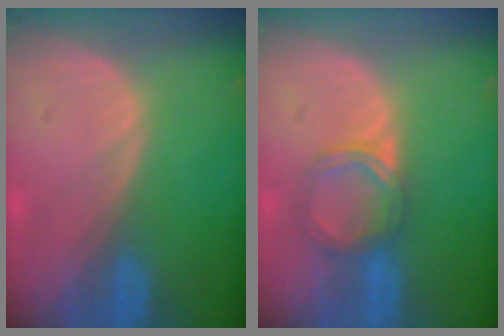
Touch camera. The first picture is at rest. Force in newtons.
{"total": 4.1, "press": 4.1, "slide": 0.4}